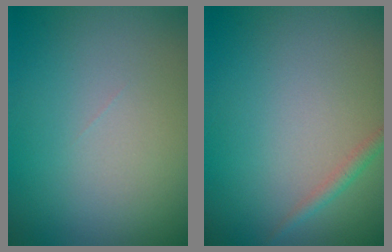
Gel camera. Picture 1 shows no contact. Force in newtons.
{"total": 1.2, "press": 1.2, "slide": 0.0}